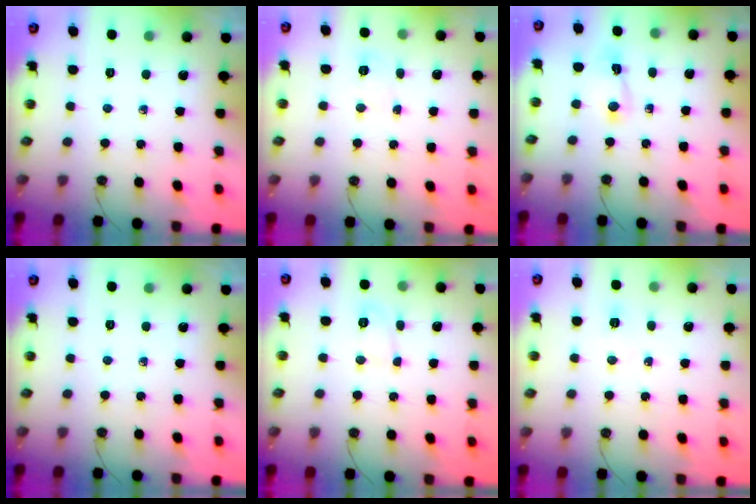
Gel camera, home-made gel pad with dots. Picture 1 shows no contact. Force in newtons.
{"total": 3.7, "press": 3.6, "slide": 0.5}
{"total": 2.3, "press": 2.3, "slide": 0.3}
{"total": 0.0}
{"total": 4.5, "press": 4.5, "slide": 0.2}
{"total": 5.9, "press": 5.8, "slide": 1.1}